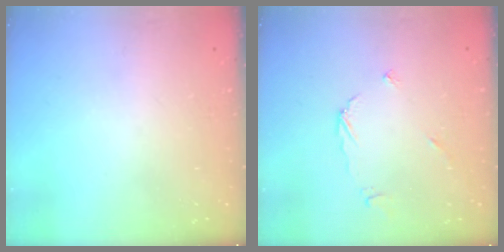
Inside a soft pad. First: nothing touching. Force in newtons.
{"total": 3.4, "press": 3.4, "slide": 0.4}